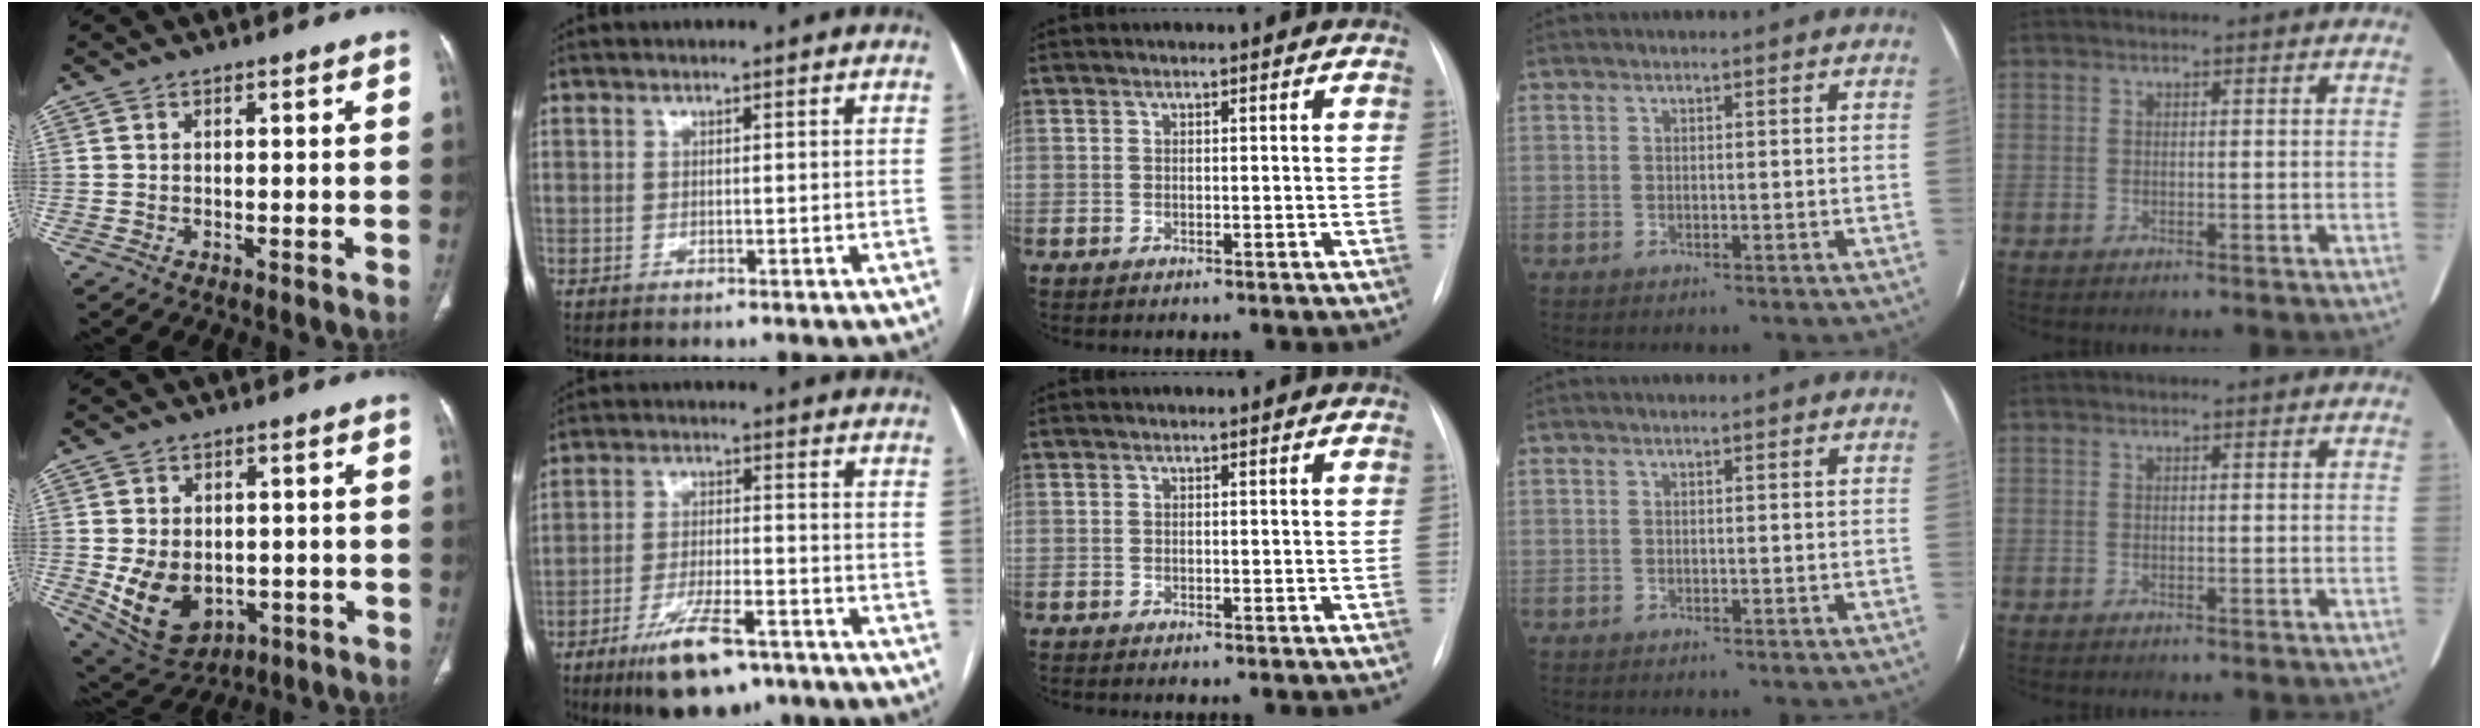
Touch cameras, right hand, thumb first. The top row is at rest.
{"thumb": {"total": 12.0, "force": [-2.2, 8.8, 7.9], "torque": [-0.115, 0.000, -0.008]}, "index": {"total": 11.0, "force": [-7.2, 3.2, 7.8], "torque": [-0.139, -0.010, -0.114]}}